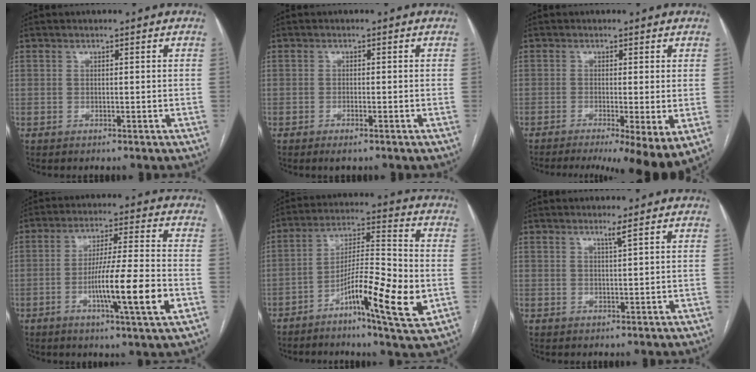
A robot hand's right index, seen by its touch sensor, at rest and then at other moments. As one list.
[{"total": 1.8, "force": [-1.3, 0.3, 1.3], "torque": [-0.023, -0.004, -0.018]}, {"total": 10.2, "force": [-5.9, 1.2, 8.1], "torque": [-0.105, -0.017, -0.088]}, {"total": 12.6, "force": [-3.8, -0.3, 12.0], "torque": [-0.208, -0.009, -0.065]}, {"total": 14.3, "force": [-5.2, 1.3, 13.2], "torque": [-0.225, 0.000, -0.087]}, {"total": 1.3, "force": [0.8, -0.7, 0.7], "torque": [-0.025, -0.010, 0.019]}]